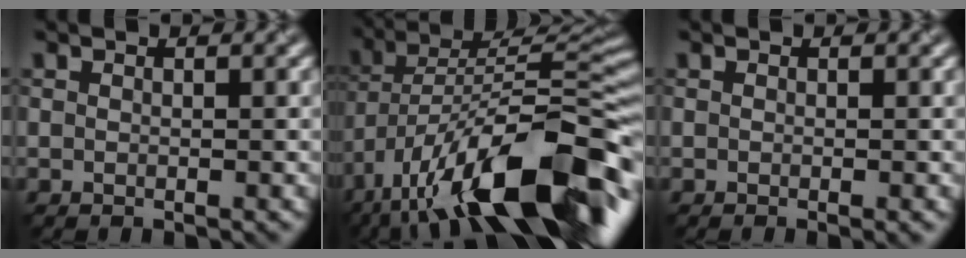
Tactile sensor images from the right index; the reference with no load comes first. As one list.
[{"total": 16.9, "force": [-8.6, 6.1, 13.3], "torque": [-0.208, 0.021, -0.160]}, {"total": 0.6, "force": [-0.2, 0.1, 0.6], "torque": [-0.008, -0.006, -0.003]}]